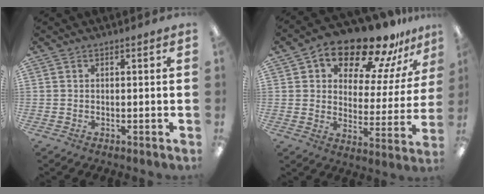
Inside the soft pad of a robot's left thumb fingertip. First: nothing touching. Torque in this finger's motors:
{"motor_torque": [0.40, 0.52, 1.64, -1.12, 0.16]}